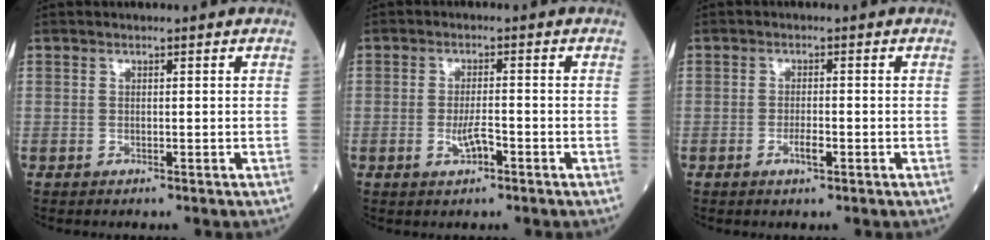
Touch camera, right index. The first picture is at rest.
{"total": 2.9, "force": [-1.2, 0.7, 2.5], "torque": [-0.049, 0.000, -0.020]}
{"total": 2.0, "force": [-0.9, 0.4, 1.8], "torque": [-0.032, 0.000, -0.015]}